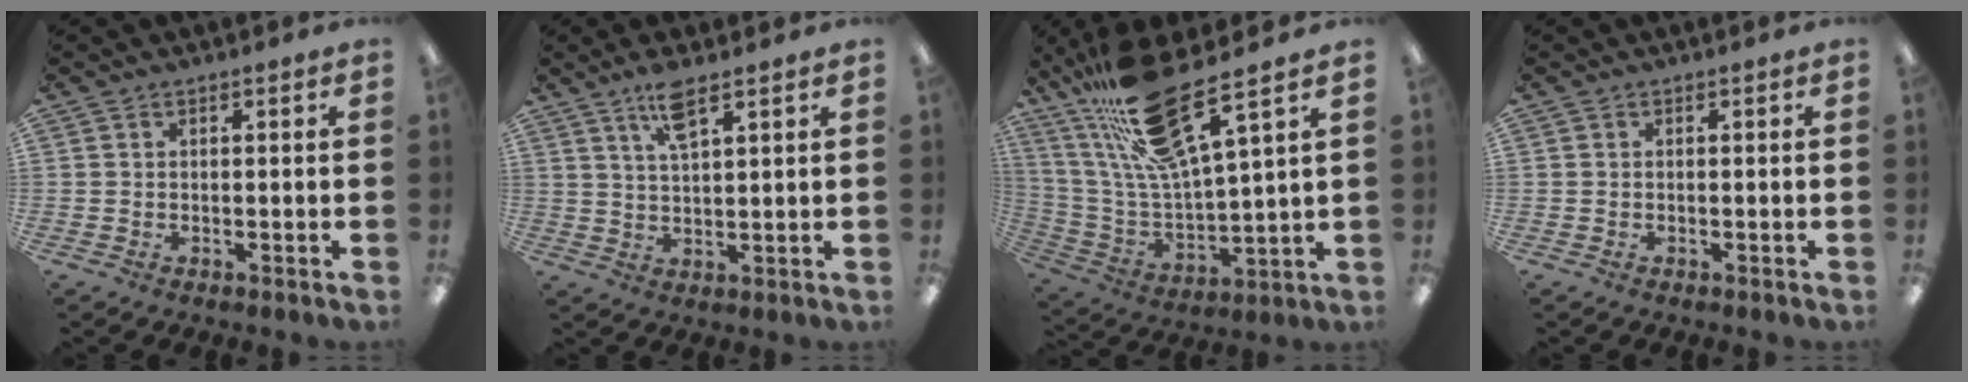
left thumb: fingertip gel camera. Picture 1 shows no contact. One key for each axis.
{"total": 6.7, "fx": 4.6, "fy": 1.8, "fz": 4.5, "tx": -0.083, "ty": -0.011, "tz": 0.077}
{"total": 22.8, "fx": 15.6, "fy": 5.7, "fz": 15.6, "tx": -0.298, "ty": -0.079, "tz": 0.262}
{"total": 0.0}